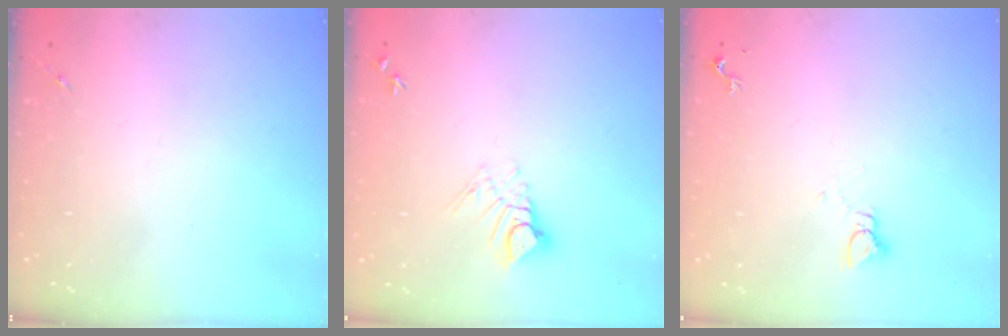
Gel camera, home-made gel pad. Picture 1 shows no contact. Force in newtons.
{"total": 7.4, "press": 7.3, "slide": 0.9}
{"total": 2.2, "press": 2.2, "slide": 0.1}